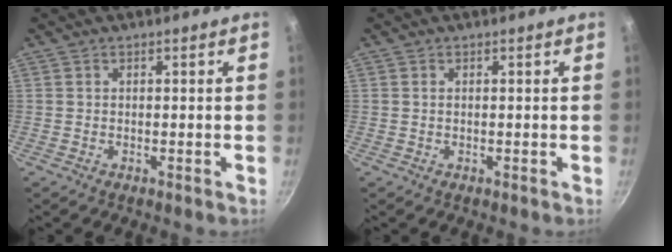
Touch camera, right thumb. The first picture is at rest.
{"total": 0.0}